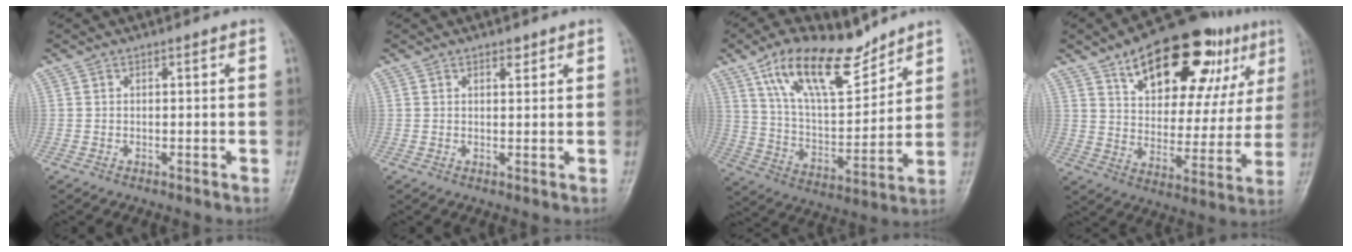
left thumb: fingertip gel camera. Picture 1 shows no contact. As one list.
[{"total": 1.6, "force": [1.1, 0.8, 0.9], "torque": [-0.005, -0.005, 0.014]}, {"total": 17.8, "force": [11.9, 7.2, 11.1], "torque": [-0.158, -0.057, 0.220]}, {"total": 25.8, "force": [13.5, 12.1, 18.4], "torque": [-0.223, -0.014, 0.204]}]